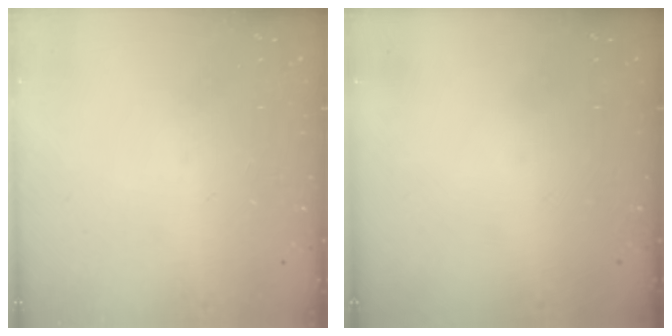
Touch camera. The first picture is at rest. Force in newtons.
{"total": 0.0}